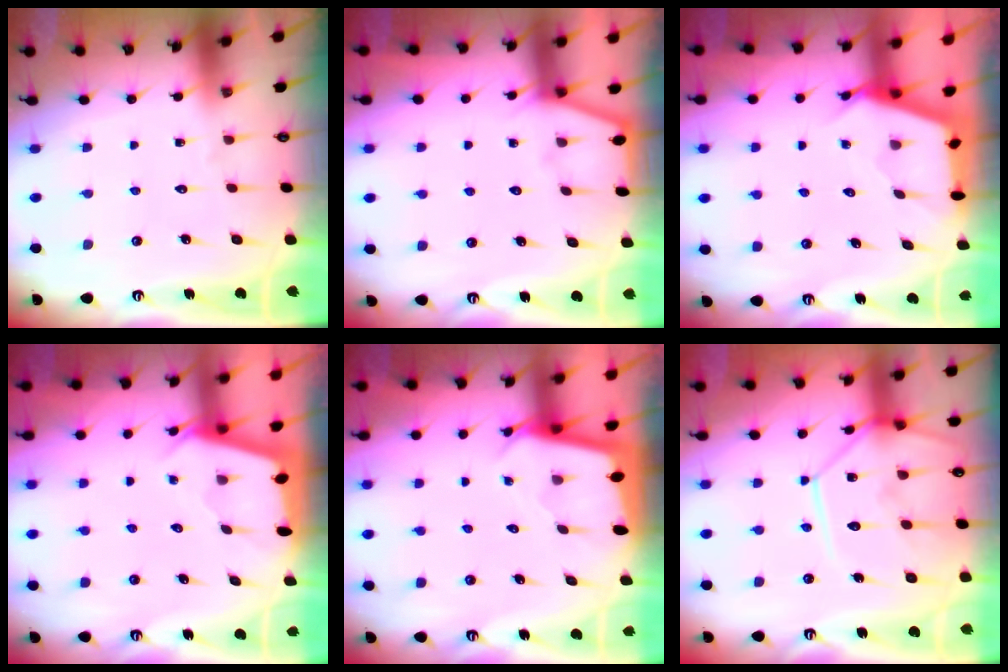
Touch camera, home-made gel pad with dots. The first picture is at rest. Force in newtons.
{"total": 2.5, "press": 2.4, "slide": 0.4}
{"total": 2.6, "press": 2.6, "slide": 0.3}
{"total": 2.1, "press": 2.1, "slide": 0.3}
{"total": 2.4, "press": 2.4, "slide": 0.2}
{"total": 13.8, "press": 13.7, "slide": 1.3}